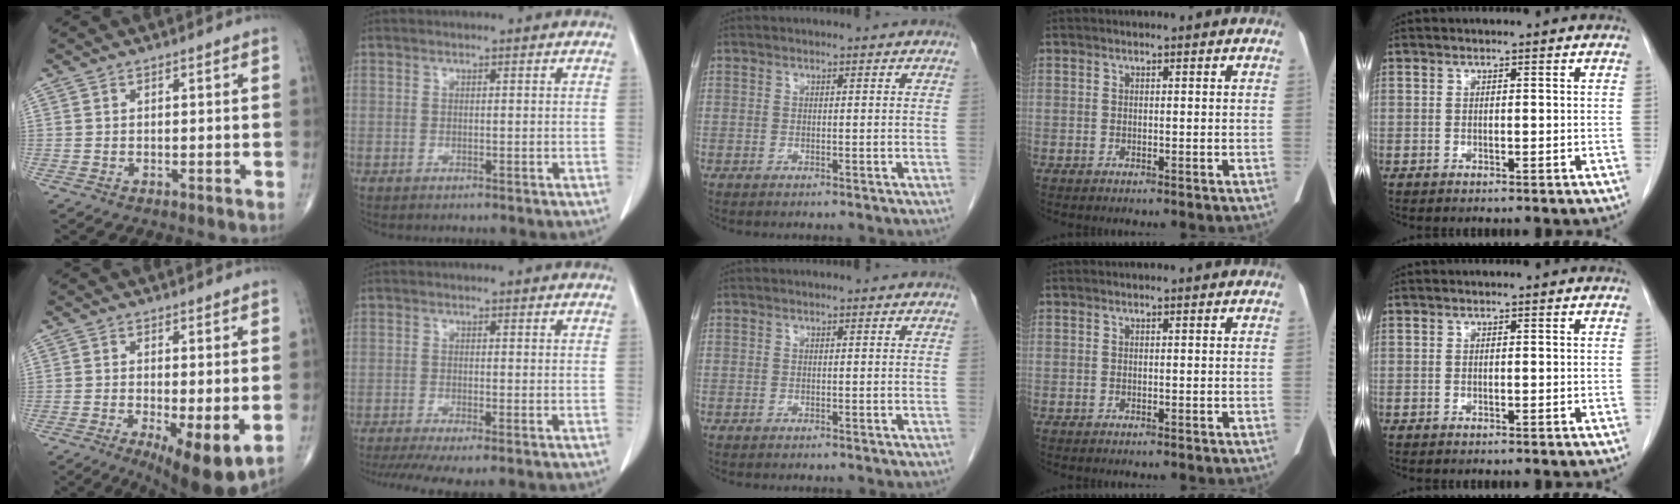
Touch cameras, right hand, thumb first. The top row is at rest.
{"thumb": {"total": 10.1, "force": [-2.6, 2.9, 9.3], "torque": [-0.144, -0.024, -0.034]}, "index": {"total": 7.1, "force": [-5.1, 0.8, 4.8], "torque": [-0.075, -0.011, -0.085]}}